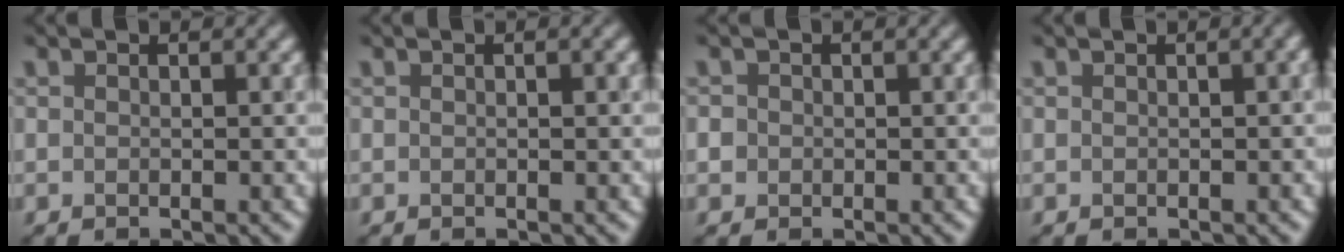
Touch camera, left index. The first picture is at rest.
{"total": 0.6, "force": [0.1, 0.0, 0.6], "torque": [-0.008, 0.003, 0.002]}
{"total": 1.2, "force": [0.0, 1.1, 0.3], "torque": [0.003, -0.002, -0.002]}
{"total": 1.4, "force": [0.2, 0.4, 1.3], "torque": [-0.010, 0.010, 0.004]}